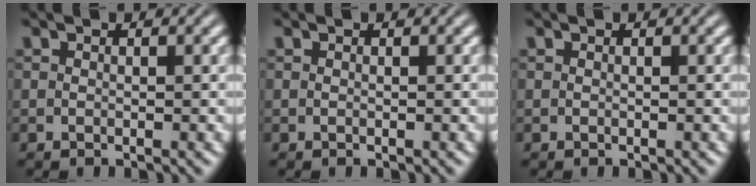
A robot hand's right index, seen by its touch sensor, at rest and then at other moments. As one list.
[{"total": 0.0}, {"total": 0.0}]